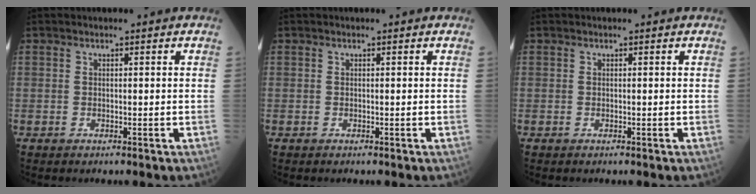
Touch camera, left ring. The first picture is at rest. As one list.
[{"total": 0.0}, {"total": 0.0}]